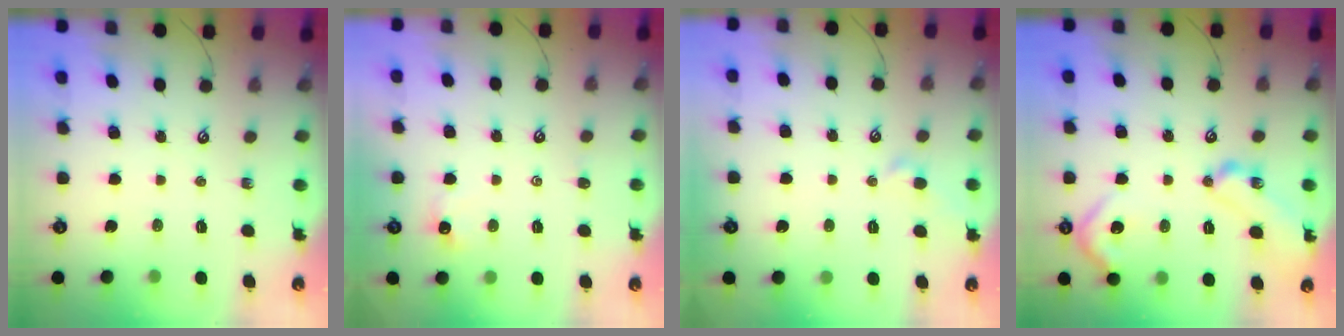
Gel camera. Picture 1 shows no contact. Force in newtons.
{"total": 0.6, "press": 0.5, "slide": 0.4}
{"total": 0.8, "press": 0.7, "slide": 0.4}
{"total": 21.1, "press": 21.1, "slide": 0.9}